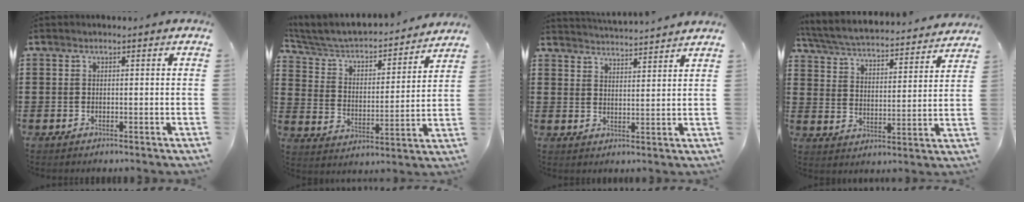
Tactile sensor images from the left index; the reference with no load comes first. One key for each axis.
{"total": 4.3, "fx": 3.8, "fy": 1.4, "fz": 1.4, "tx": -0.049, "ty": -0.035, "tz": 0.055}
{"total": 3.5, "fx": 3.5, "fy": -0.7, "fz": -0.1, "tx": -0.012, "ty": -0.023, "tz": 0.060}
{"total": 4.4, "fx": 4.3, "fy": -0.1, "fz": 1.1, "tx": -0.045, "ty": -0.033, "tz": 0.066}